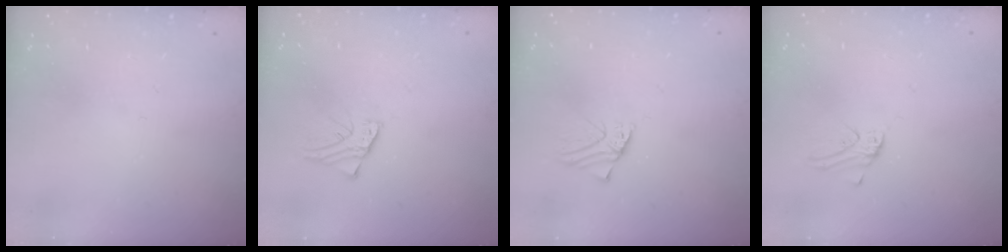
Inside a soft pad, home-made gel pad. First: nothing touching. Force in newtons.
{"total": 2.2, "press": 2.2, "slide": 0.1}
{"total": 1.4, "press": 1.4, "slide": 0.1}
{"total": 1.4, "press": 1.4, "slide": 0.1}